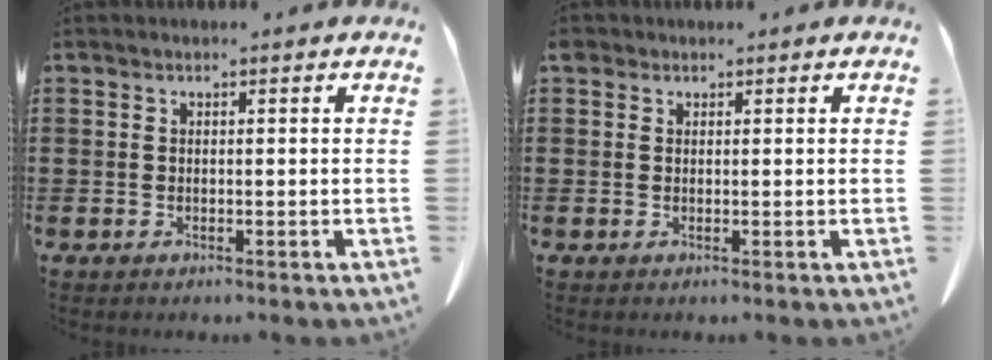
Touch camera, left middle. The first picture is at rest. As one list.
[{"total": 0.8, "force": [0.4, 0.6, 0.3], "torque": [-0.008, 0.004, 0.008]}]